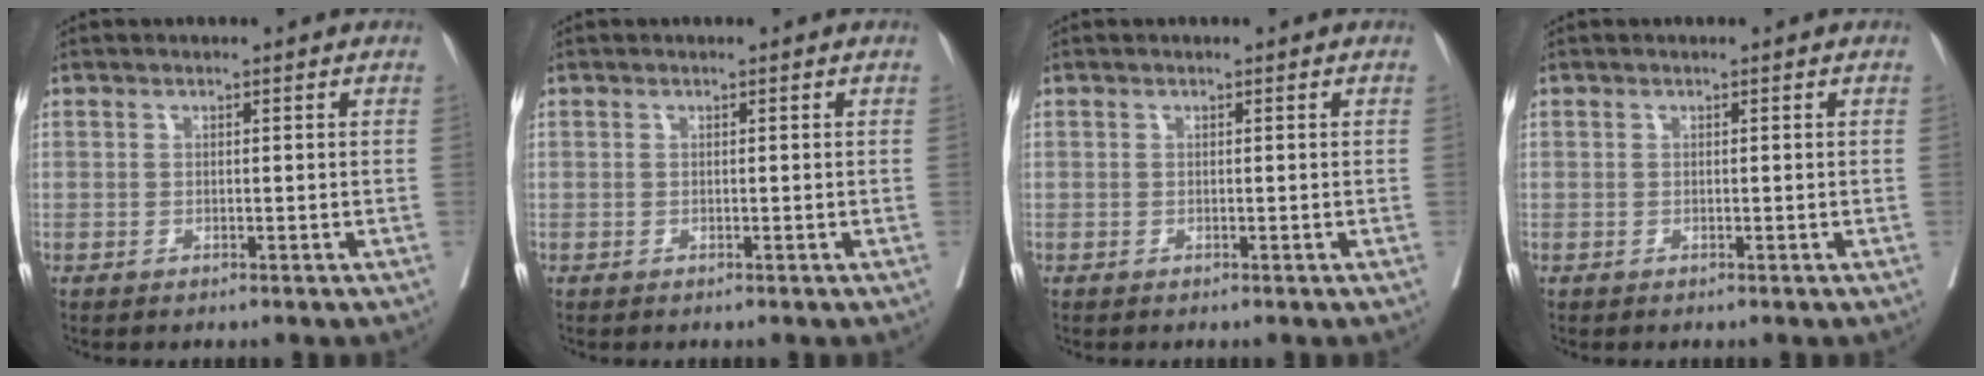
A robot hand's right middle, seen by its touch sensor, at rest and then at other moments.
{"total": 0.0}
{"total": 0.0}
{"total": 0.0}